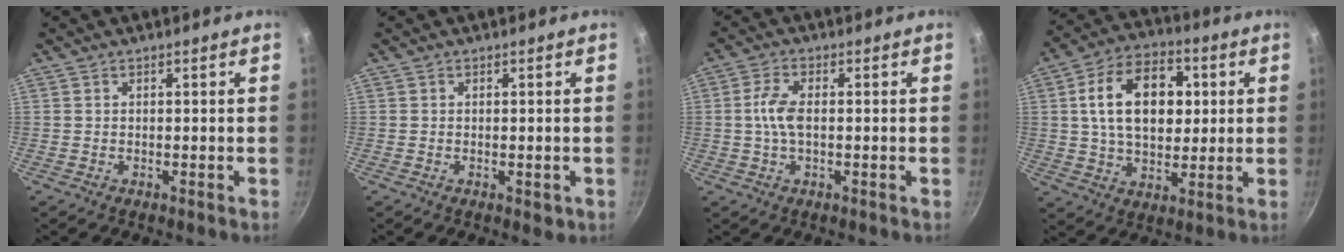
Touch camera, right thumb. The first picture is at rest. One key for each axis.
{"total": 1.5, "fx": -0.4, "fy": 0.8, "fz": 1.2, "tx": -0.016, "ty": -0.004, "tz": -0.005}
{"total": 5.2, "fx": 0.0, "fy": 2.6, "fz": 4.5, "tx": -0.098, "ty": 0.011, "tz": -0.006}
{"total": 17.1, "fx": 3.2, "fy": 11.3, "fz": 12.5, "tx": -0.174, "ty": 0.011, "tz": 0.044}